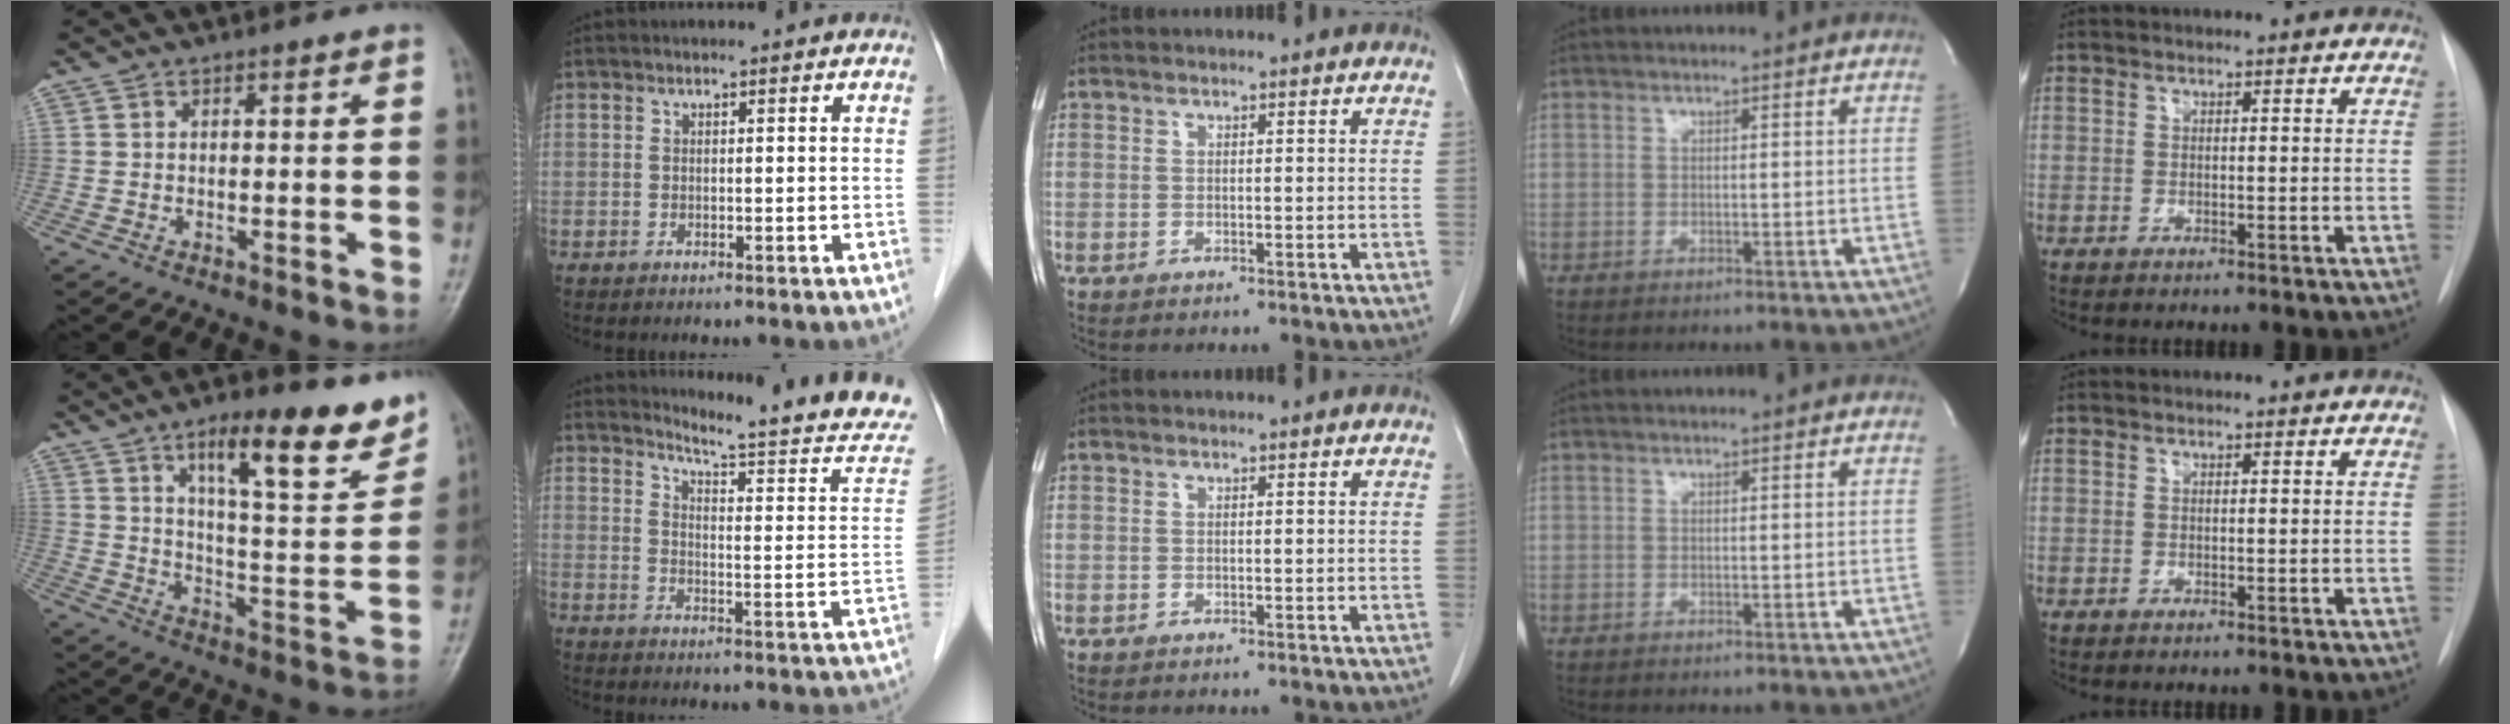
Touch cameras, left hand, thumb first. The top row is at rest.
{"thumb": {"total": 18.5, "force": [11.2, 5.3, 13.8], "torque": [-0.153, -0.060, 0.171]}, "index": {"total": 16.5, "force": [15.6, -0.2, 5.4], "torque": [-0.075, -0.088, 0.186]}}